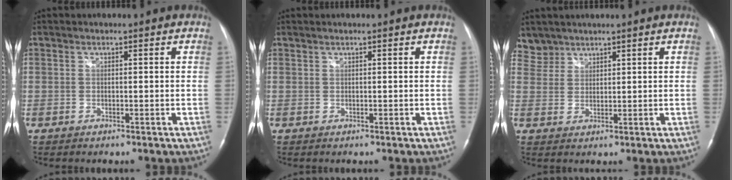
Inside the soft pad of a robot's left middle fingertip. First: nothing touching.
{"total": 0.0}
{"total": 3.5, "force": [3.0, 1.7, -0.7], "torque": [0.021, 0.010, 0.061]}